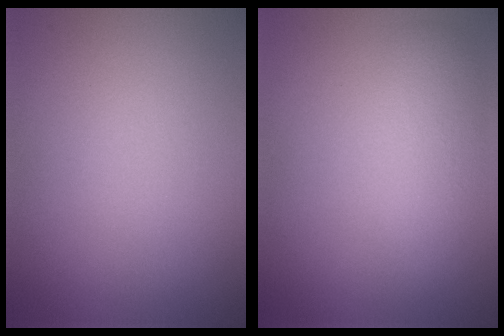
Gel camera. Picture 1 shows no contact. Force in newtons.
{"total": 3.0, "press": 3.0, "slide": 0.2}